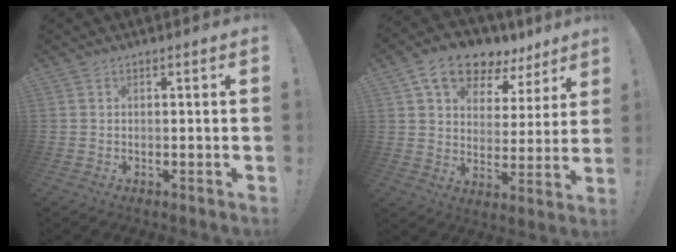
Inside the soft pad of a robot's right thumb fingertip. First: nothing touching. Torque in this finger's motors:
{"motor_torque": [0.70, 2.86, 0.59, 0.26, 0.04]}